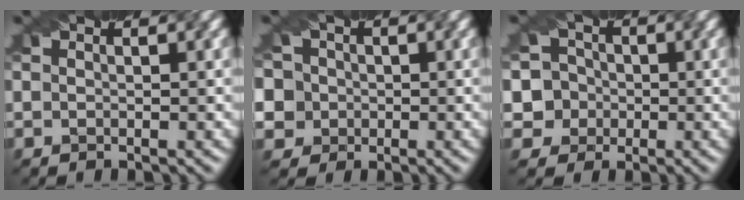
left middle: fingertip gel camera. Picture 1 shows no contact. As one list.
[{"total": 7.3, "force": [0.3, 6.8, 2.5], "torque": [-0.050, 0.026, -0.018]}, {"total": 5.6, "force": [-1.4, 5.4, 0.8], "torque": [-0.016, 0.022, -0.043]}]